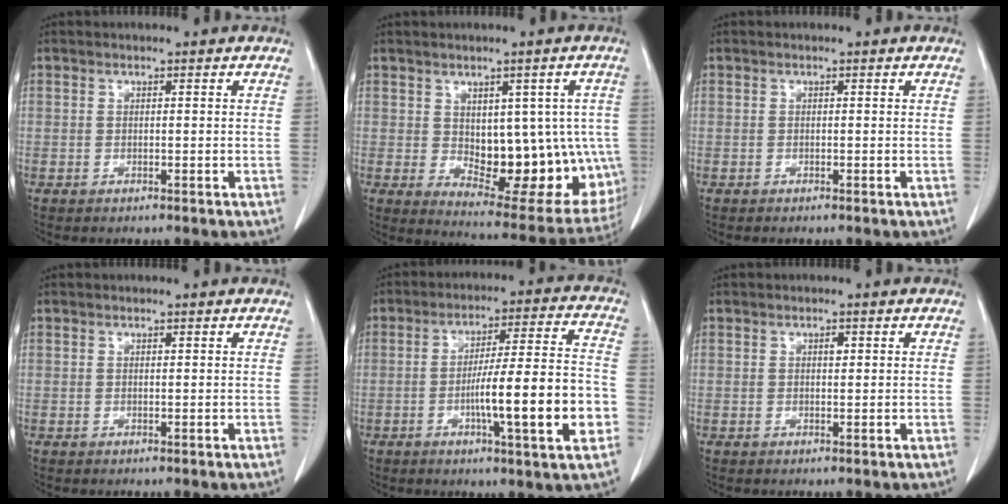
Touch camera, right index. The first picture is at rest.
{"total": 16.7, "force": [-1.3, 8.2, 14.5], "torque": [-0.155, 0.005, 0.011]}
{"total": 0.0}
{"total": 0.0}
{"total": 14.9, "force": [-3.9, 0.6, 14.4], "torque": [-0.225, 0.004, -0.059]}
{"total": 0.9, "force": [0.3, 0.5, 0.7], "torque": [-0.012, 0.000, 0.004]}